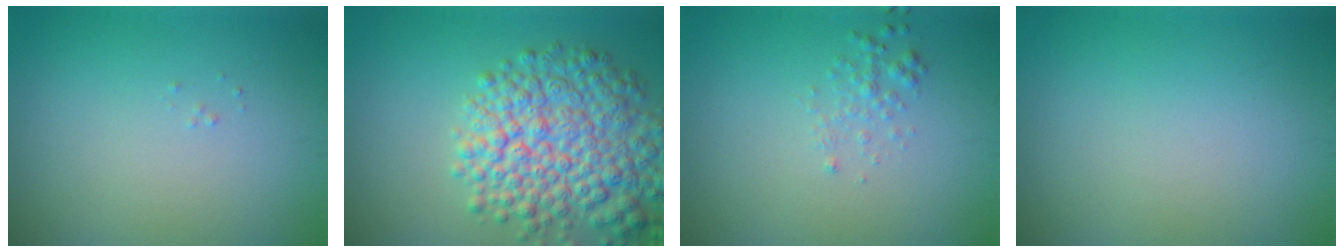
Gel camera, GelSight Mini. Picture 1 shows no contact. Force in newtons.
{"total": 8.8, "press": 8.7, "slide": 0.4}
{"total": 1.2, "press": 1.2, "slide": 0.0}
{"total": 0.0}